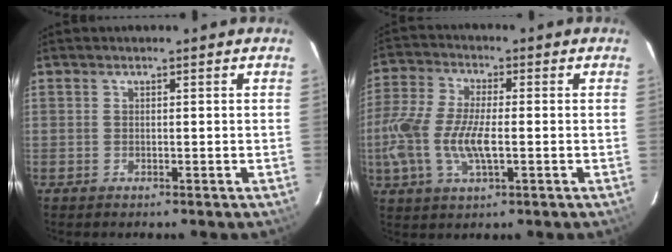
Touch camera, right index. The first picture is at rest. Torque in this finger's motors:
{"motor_torque": [1.08, -0.67, 0.76, 0.21]}